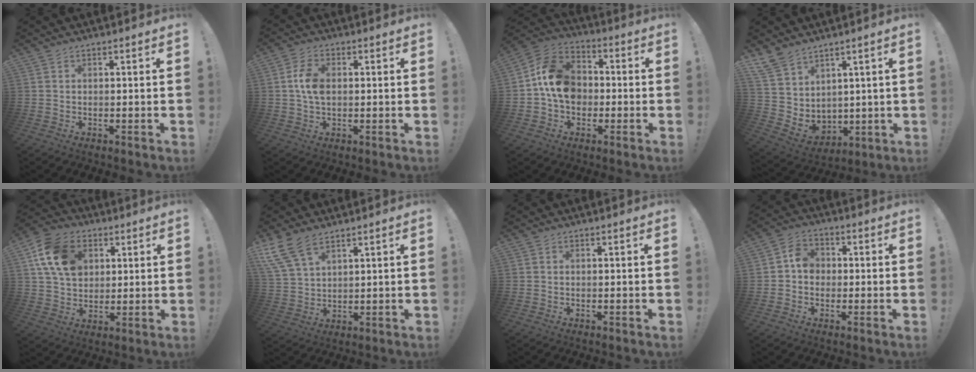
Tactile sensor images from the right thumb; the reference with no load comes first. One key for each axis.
{"total": 7.0, "fx": 0.6, "fy": 4.6, "fz": 5.3, "tx": -0.095, "ty": 0.006, "tz": 0.008}
{"total": 15.0, "fx": 0.0, "fy": 12.3, "fz": 8.6, "tx": -0.133, "ty": 0.020, "tz": 0.007}
{"total": 9.4, "fx": 6.8, "fy": 6.0, "fz": 2.4, "tx": -0.063, "ty": -0.049, "tz": 0.144}
{"total": 15.9, "fx": 5.6, "fy": 12.0, "fz": 8.8, "tx": -0.144, "ty": -0.012, "tz": 0.114}
{"total": 10.3, "fx": 7.2, "fy": 4.6, "fz": 5.8, "tx": -0.128, "ty": -0.029, "tz": 0.142}
{"total": 0.0}
{"total": 6.2, "fx": -0.2, "fy": 5.4, "fz": 3.1, "tx": -0.037, "ty": 0.012, "tz": -0.003}